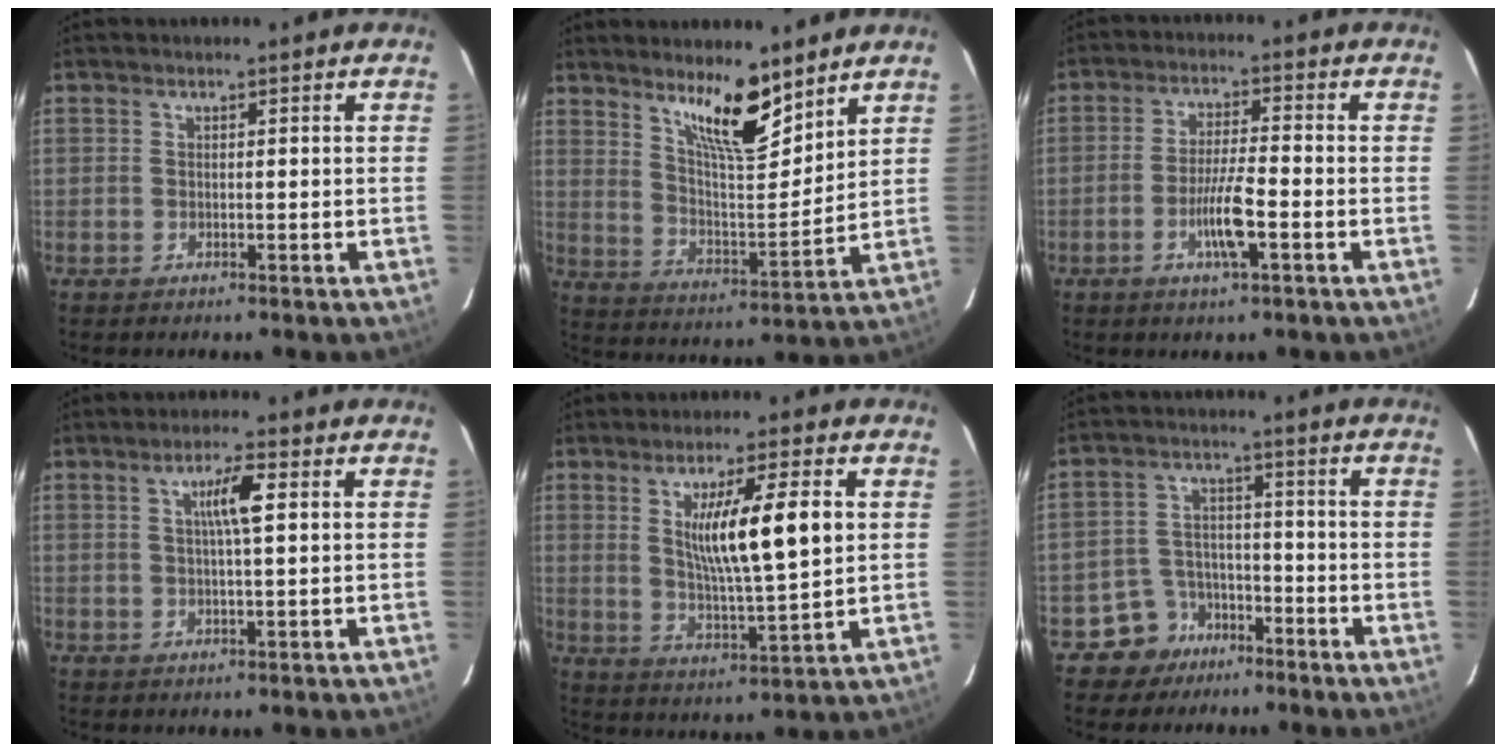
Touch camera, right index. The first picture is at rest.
{"total": 10.7, "force": [7.7, 1.8, 7.3], "torque": [-0.127, -0.014, 0.142]}
{"total": 6.5, "force": [-2.5, 0.5, 6.0], "torque": [-0.115, -0.004, -0.045]}
{"total": 4.7, "force": [1.2, 0.1, 4.6], "torque": [-0.081, 0.005, 0.021]}
{"total": 12.3, "force": [2.8, 1.0, 11.9], "torque": [-0.201, -0.008, 0.050]}
{"total": 6.6, "force": [-4.1, 5.2, 0.2], "torque": [0.004, 0.013, -0.064]}